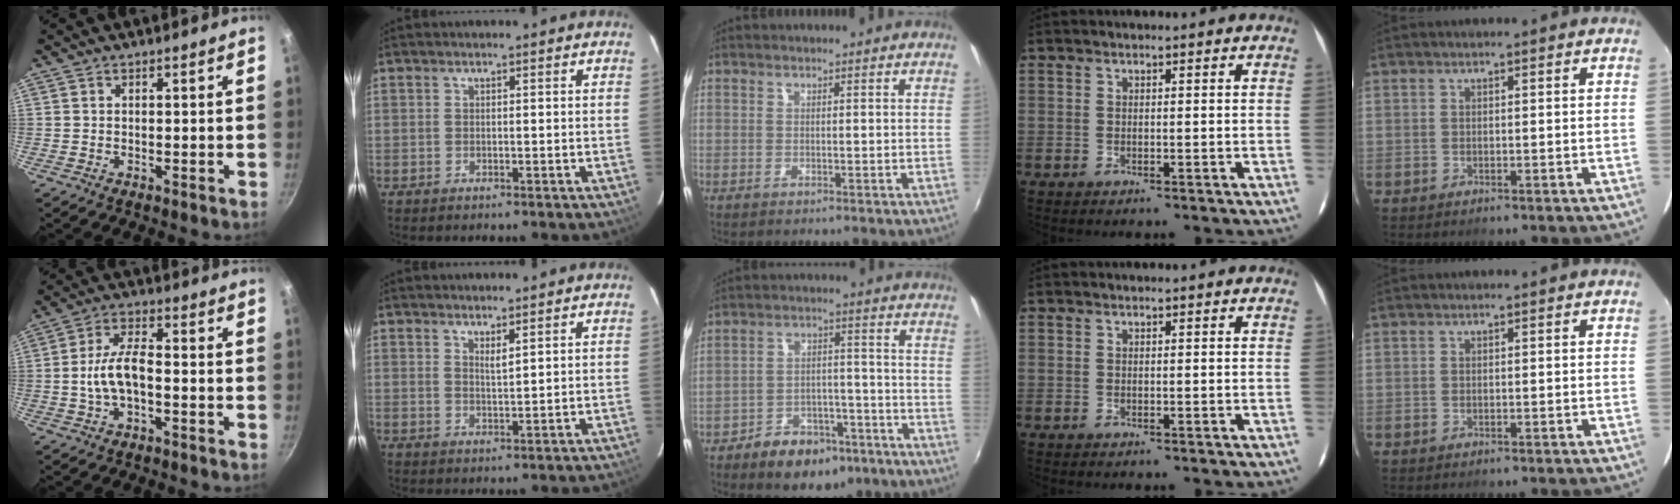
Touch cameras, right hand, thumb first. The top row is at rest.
{"thumb": {"total": 7.9, "force": [-1.6, 3.6, 6.9], "torque": [-0.126, 0.030, -0.035]}, "index": {"total": 2.0, "force": [1.4, 0.2, 1.3], "torque": [-0.022, -0.002, 0.024]}, "middle": {"total": 11.9, "force": [-8.1, 6.8, 5.6], "torque": [-0.108, 0.020, -0.106]}}